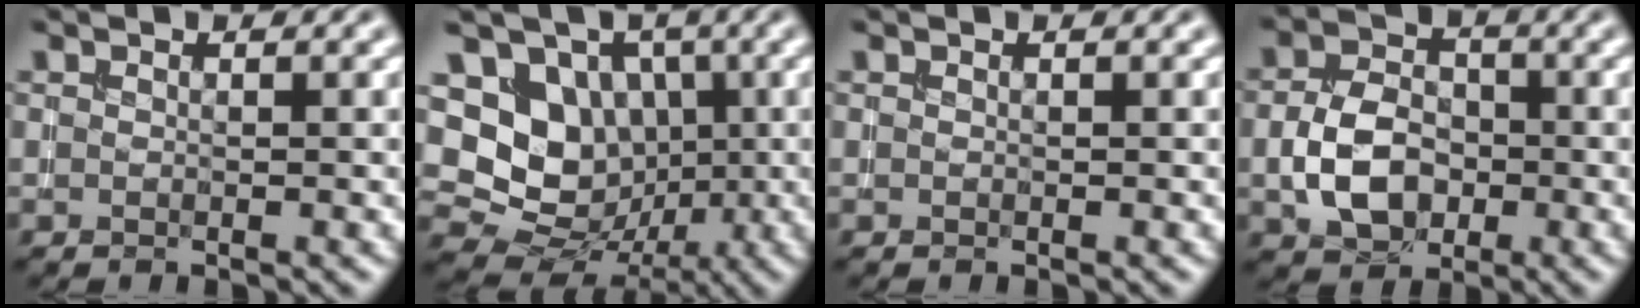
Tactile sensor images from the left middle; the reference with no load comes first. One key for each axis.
{"total": 10.8, "fx": 1.1, "fy": 9.4, "fz": 5.2, "tx": -0.086, "ty": 0.025, "tz": -0.007}
{"total": 0.0}
{"total": 5.6, "fx": -1.2, "fy": 4.1, "fz": 3.7, "tx": -0.073, "ty": 0.001, "tz": -0.023}